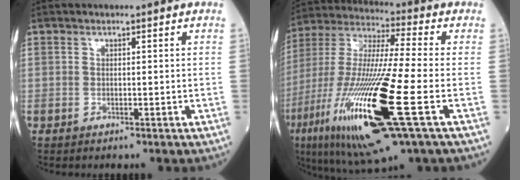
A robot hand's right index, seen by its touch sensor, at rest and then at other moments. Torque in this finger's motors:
{"motor_torque": [1.30, -0.84, 1.06, 0.21]}